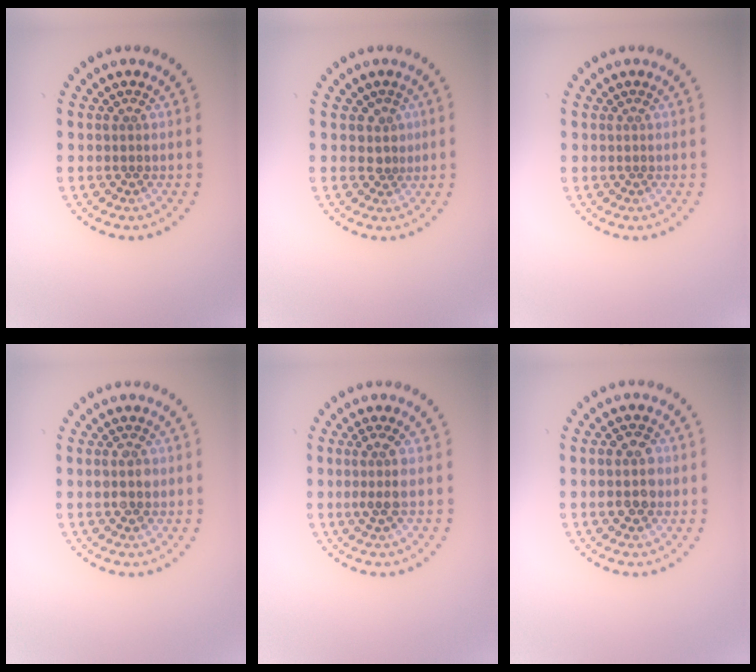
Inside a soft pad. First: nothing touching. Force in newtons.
{"total": 1.5, "press": 1.2, "slide": 0.9}
{"total": 0.0}
{"total": 2.4, "press": 2.4, "slide": 0.1}
{"total": 2.1, "press": 1.7, "slide": 1.2}
{"total": 3.5, "press": 3.5, "slide": 0.1}